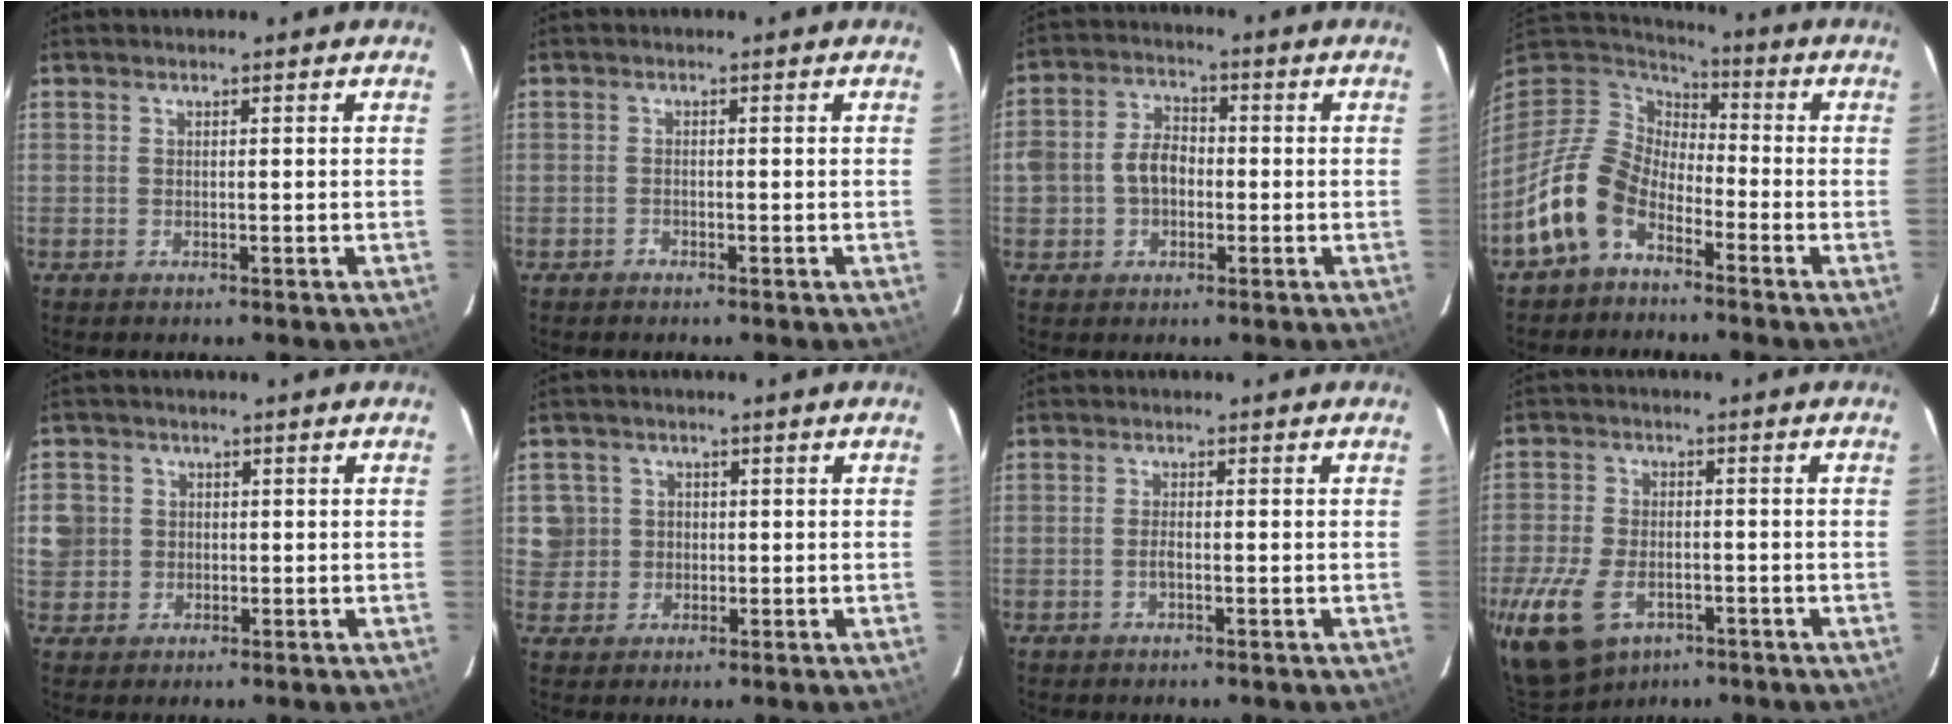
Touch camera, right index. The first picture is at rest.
{"total": 0.7, "force": [-0.6, 0.4, -0.1], "torque": [0.000, 0.004, -0.012]}
{"total": 7.2, "force": [-1.2, 5.6, 4.3], "torque": [-0.090, 0.019, -0.016]}
{"total": 13.1, "force": [-7.3, 8.2, 7.1], "torque": [-0.158, 0.010, -0.142]}
{"total": 5.7, "force": [-0.2, 5.5, 1.4], "torque": [-0.036, 0.023, 0.002]}
{"total": 5.3, "force": [0.2, 5.2, 0.7], "torque": [-0.005, 0.024, 0.011]}
{"total": 1.3, "force": [-0.5, 0.4, 1.2], "torque": [-0.026, 0.001, -0.011]}
{"total": 15.0, "force": [-7.6, 9.2, 9.1], "torque": [-0.232, -0.033, -0.129]}